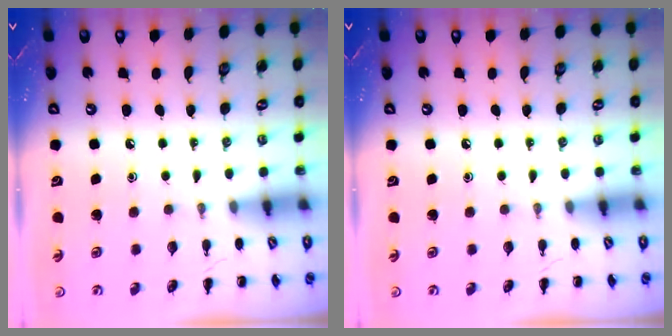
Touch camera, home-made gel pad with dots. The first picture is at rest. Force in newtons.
{"total": 0.0}